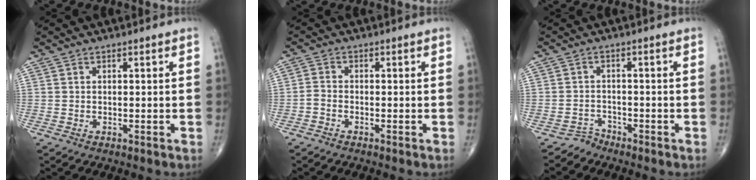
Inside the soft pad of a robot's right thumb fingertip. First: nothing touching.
{"total": 1.6, "force": [-1.1, 0.8, 0.9], "torque": [-0.025, 0.009, -0.026]}
{"total": 2.3, "force": [-1.9, 0.7, -1.0], "torque": [0.033, 0.004, -0.039]}